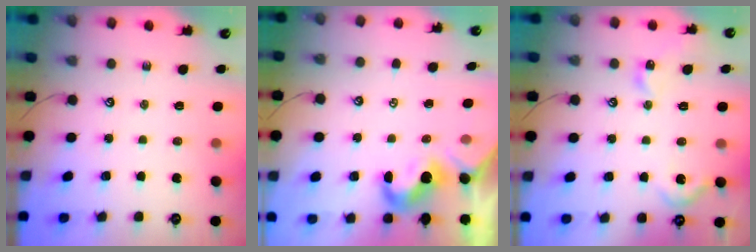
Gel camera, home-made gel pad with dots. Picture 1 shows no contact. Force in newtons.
{"total": 1.6, "press": 1.3, "slide": 0.8}
{"total": 8.5, "press": 8.5, "slide": 0.8}